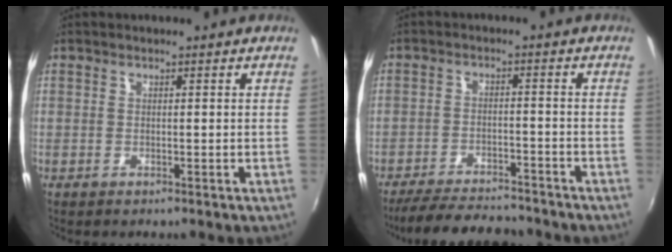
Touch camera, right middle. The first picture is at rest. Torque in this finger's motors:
{"motor_torque": [1.09, -1.05, 0.38, 0.11]}